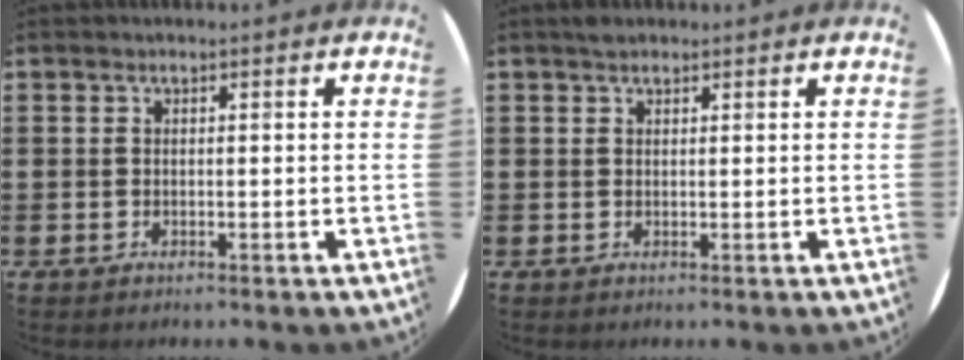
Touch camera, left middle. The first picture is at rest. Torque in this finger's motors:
{"motor_torque": [0.28, -0.24, -0.03, 0.04]}